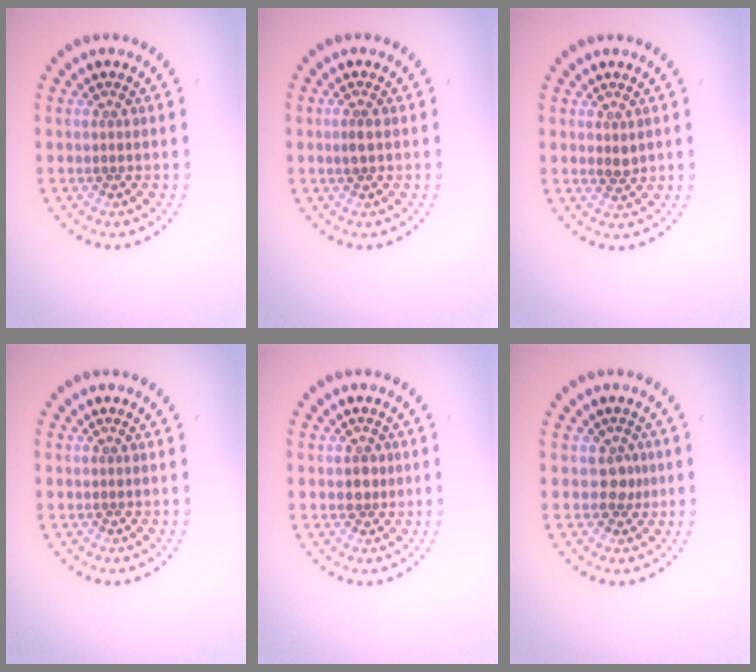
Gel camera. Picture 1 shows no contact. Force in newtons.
{"total": 1.1, "press": 1.1, "slide": 0.2}
{"total": 0.9, "press": 0.8, "slide": 0.3}
{"total": 0.0}
{"total": 1.4, "press": 1.3, "slide": 0.6}
{"total": 1.6, "press": 1.2, "slide": 1.0}